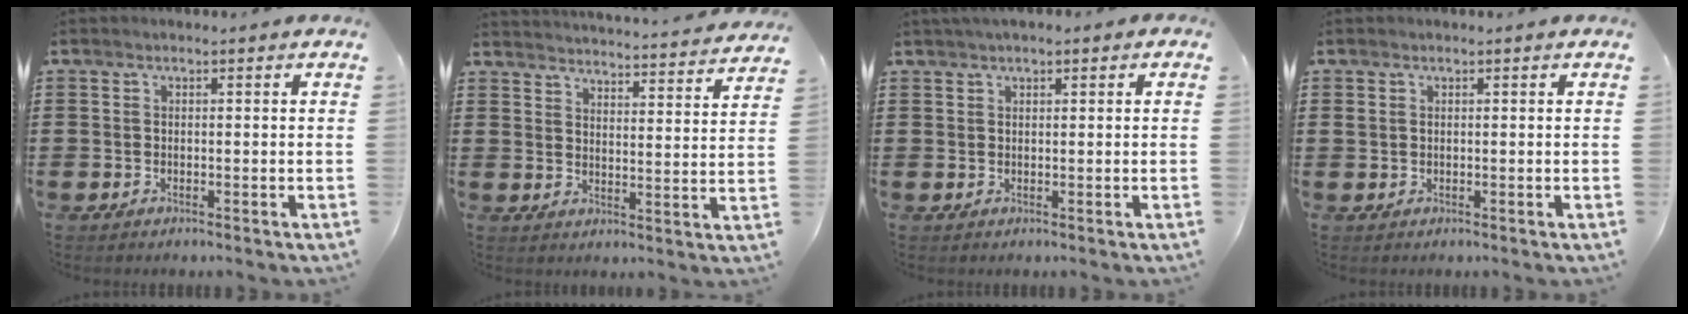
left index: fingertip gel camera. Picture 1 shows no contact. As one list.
[{"total": 3.7, "force": [3.6, -0.7, 0.0], "torque": [-0.014, -0.042, 0.057]}, {"total": 1.4, "force": [0.8, 0.4, 1.0], "torque": [-0.020, 0.002, 0.015]}, {"total": 0.5, "force": [0.2, 0.5, 0.1], "torque": [-0.004, 0.007, 0.003]}]